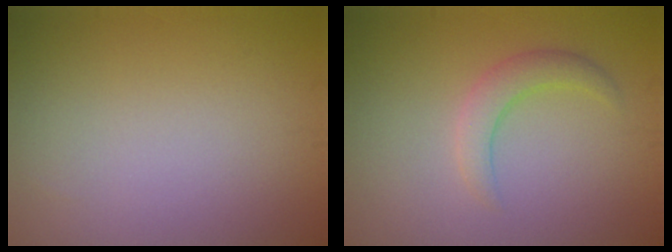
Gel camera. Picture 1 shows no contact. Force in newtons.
{"total": 2.3, "press": 2.2, "slide": 0.2}